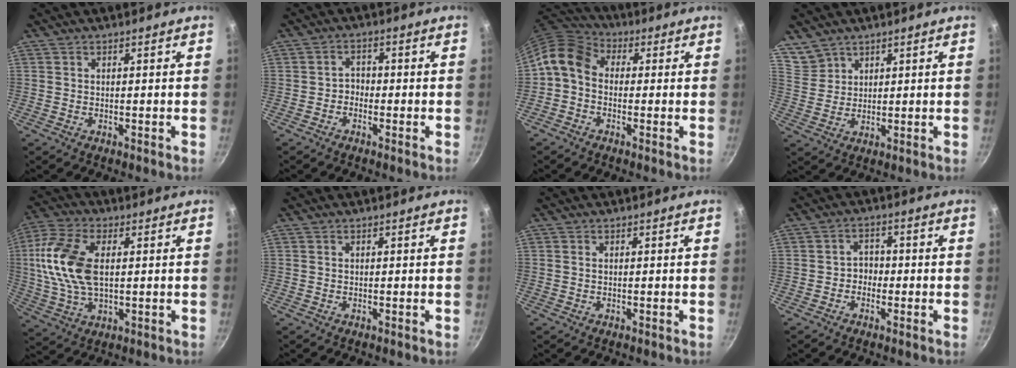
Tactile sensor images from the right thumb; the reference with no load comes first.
{"total": 2.1, "force": [-1.2, 1.6, 0.7], "torque": [0.002, 0.016, -0.024]}
{"total": 8.4, "force": [-0.3, 6.6, 5.1], "torque": [-0.093, 0.033, -0.028]}
{"total": 5.0, "force": [4.0, 3.0, 0.2], "torque": [0.014, 0.000, 0.085]}
{"total": 14.6, "force": [1.8, 8.1, 12.0], "torque": [-0.241, 0.009, 0.028]}
{"total": 0.0}
{"total": 0.0}
{"total": 2.8, "force": [-1.1, 2.3, 1.1], "torque": [0.006, 0.015, -0.024]}